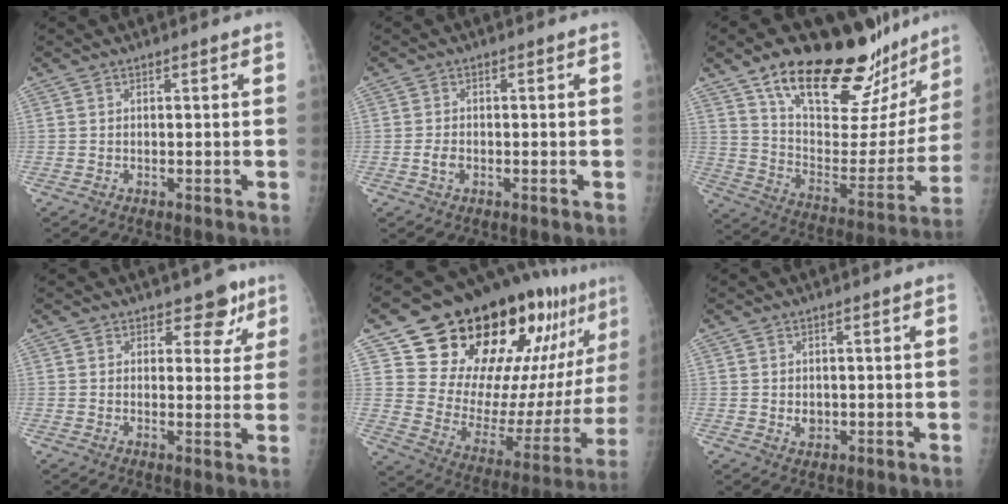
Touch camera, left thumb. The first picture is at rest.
{"total": 2.0, "force": [-0.6, 1.4, 1.3], "torque": [-0.020, 0.002, -0.012]}
{"total": 29.5, "force": [21.5, 11.0, 16.8], "torque": [-0.215, -0.089, 0.327]}
{"total": 5.4, "force": [3.5, 3.5, 2.0], "torque": [0.016, -0.016, 0.040]}
{"total": 30.5, "force": [18.4, 13.1, 20.5], "torque": [-0.267, -0.057, 0.285]}
{"total": 2.0, "force": [0.0, 1.7, 1.1], "torque": [-0.009, -0.001, 0.006]}